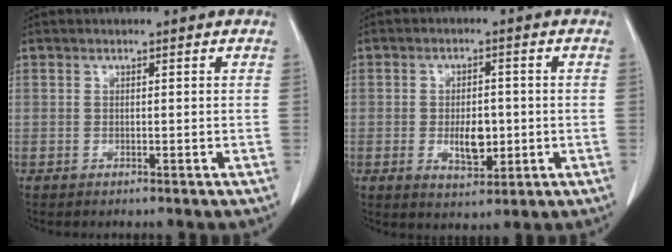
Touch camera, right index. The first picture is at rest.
{"total": 5.7, "force": [-0.8, 2.8, 4.9], "torque": [-0.080, -0.005, -0.006]}